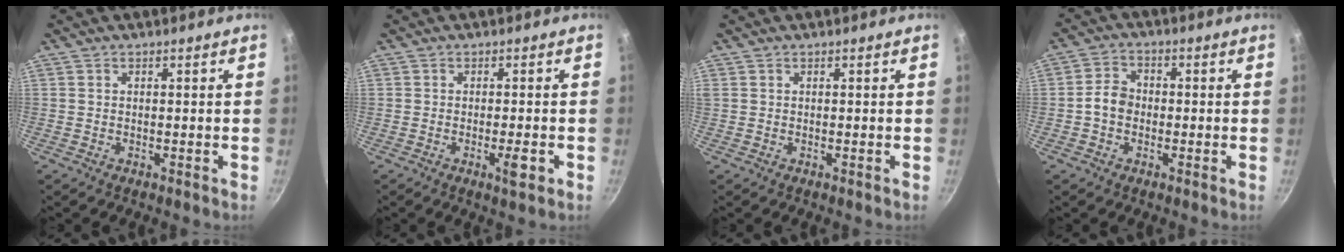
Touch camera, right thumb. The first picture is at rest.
{"total": 3.3, "force": [-1.1, 0.8, 3.0], "torque": [-0.042, 0.006, -0.016]}
{"total": 0.0}
{"total": 4.6, "force": [-0.8, 3.7, 2.5], "torque": [-0.027, 0.021, -0.023]}